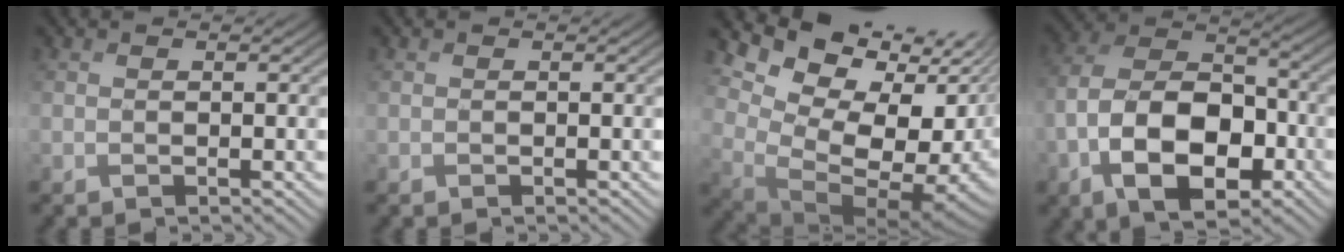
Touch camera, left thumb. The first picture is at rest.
{"total": 0.0}
{"total": 15.7, "force": [4.1, 11.1, 10.2], "torque": [-0.215, 0.007, 0.095]}
{"total": 13.2, "force": [-5.3, 7.6, 9.4], "torque": [-0.197, -0.014, -0.110]}